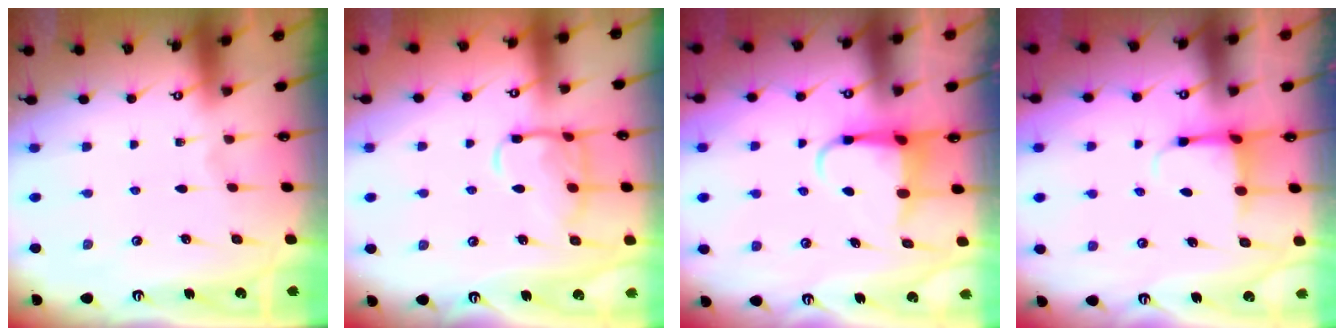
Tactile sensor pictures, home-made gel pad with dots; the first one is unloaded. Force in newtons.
{"total": 13.1, "press": 13.1, "slide": 1.1}
{"total": 4.9, "press": 4.9, "slide": 0.2}
{"total": 4.0, "press": 3.8, "slide": 1.2}